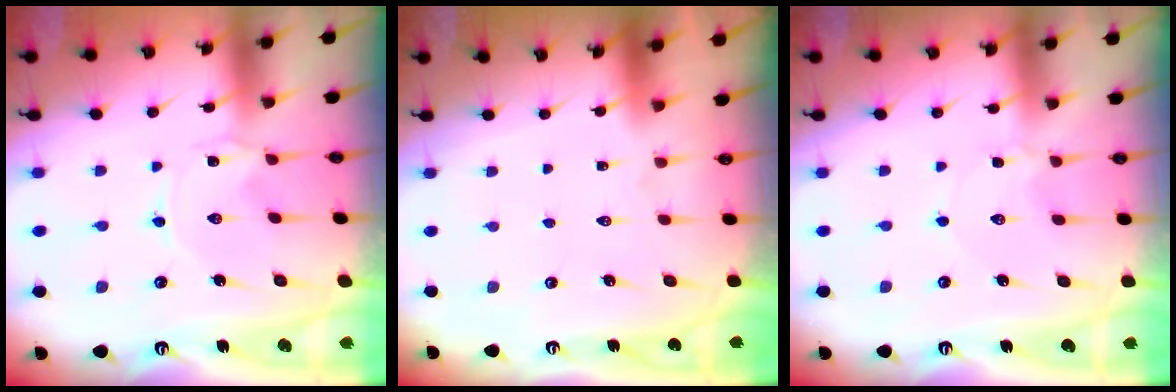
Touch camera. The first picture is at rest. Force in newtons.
{"total": 1.6, "press": 1.6, "slide": 0.1}
{"total": 1.7, "press": 1.7, "slide": 0.3}